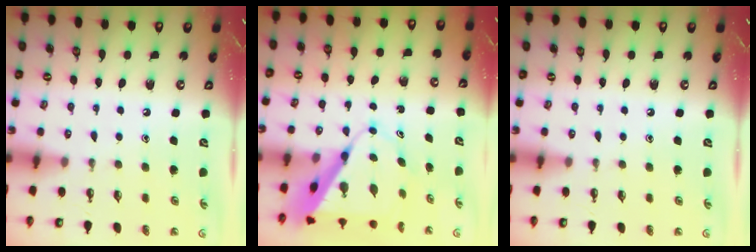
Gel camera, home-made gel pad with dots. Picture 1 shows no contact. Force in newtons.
{"total": 9.4, "press": 9.4, "slide": 0.8}
{"total": 0.0}